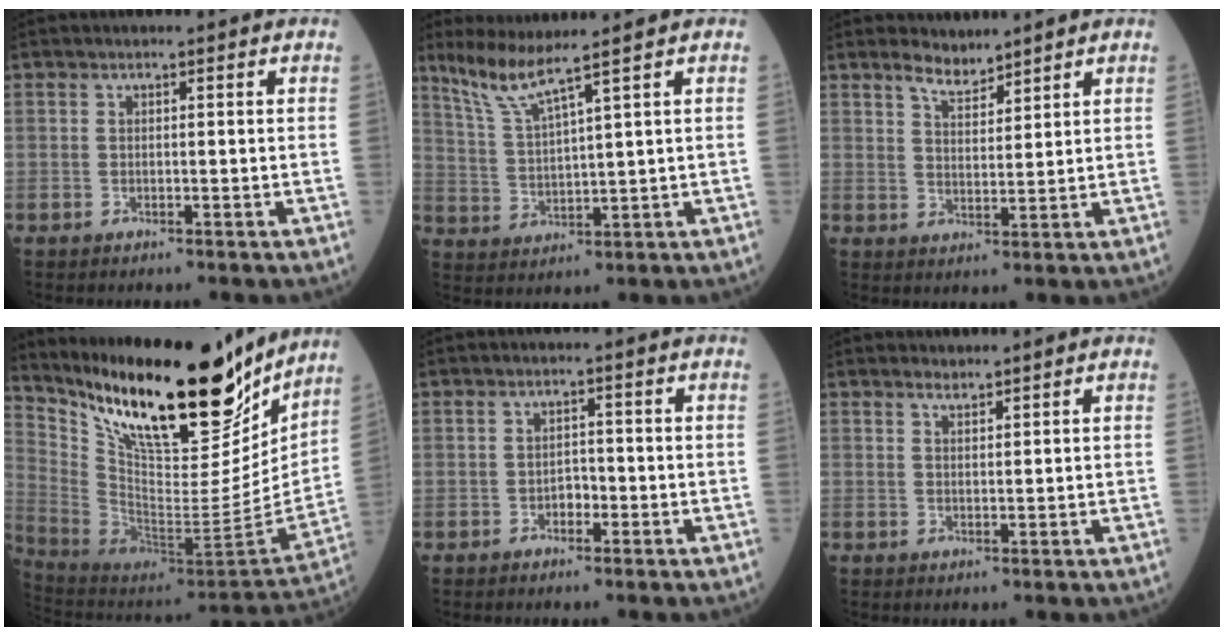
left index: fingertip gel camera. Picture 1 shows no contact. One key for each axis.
{"total": 6.0, "fx": 4.7, "fy": -1.5, "fz": 3.5, "tx": -0.075, "ty": -0.007, "tz": 0.100}
{"total": 3.5, "fx": 3.2, "fy": 0.8, "fz": 0.9, "tx": -0.018, "ty": 0.002, "tz": 0.060}
{"total": 26.8, "fx": 19.8, "fy": 7.2, "fz": 16.7, "tx": -0.287, "ty": -0.031, "tz": 0.327}
{"total": 1.7, "fx": -0.8, "fy": 1.0, "fz": 1.0, "tx": -0.010, "ty": 0.004, "tz": -0.017}
{"total": 1.4, "fx": 1.3, "fy": 0.2, "fz": 0.2, "tx": -0.008, "ty": 0.002, "tz": 0.026}